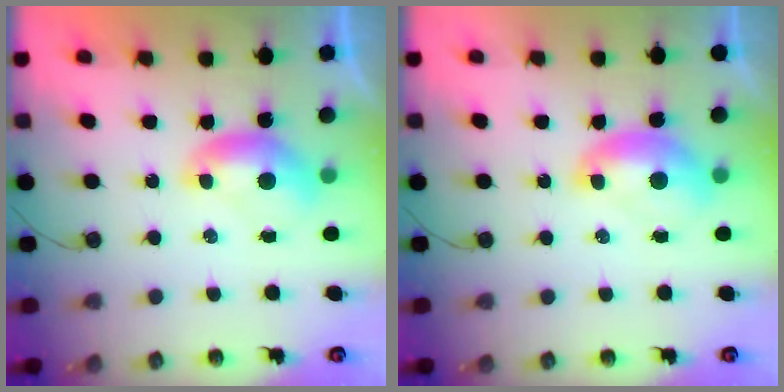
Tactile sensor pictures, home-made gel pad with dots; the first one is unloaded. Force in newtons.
{"total": 2.1, "press": 2.0, "slide": 0.4}